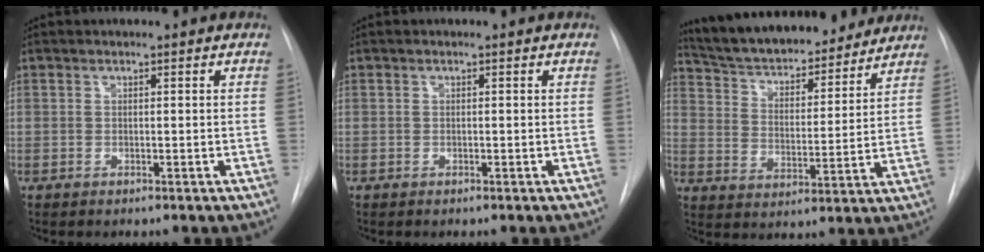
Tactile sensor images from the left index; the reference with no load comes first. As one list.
[{"total": 0.0}, {"total": 20.7, "force": [18.6, 5.4, 7.5], "torque": [-0.128, 0.008, 0.277]}]